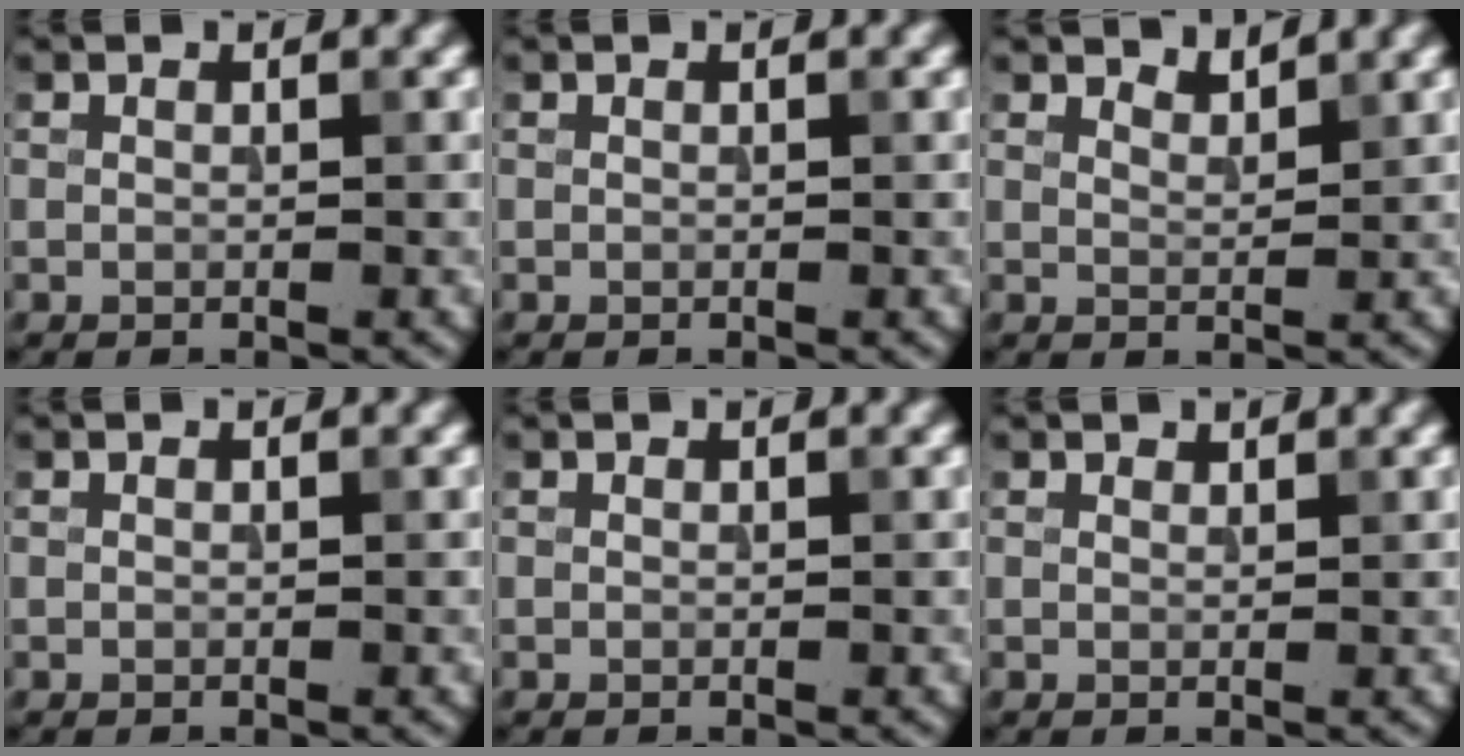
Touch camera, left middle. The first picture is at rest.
{"total": 0.0}
{"total": 1.6, "force": [1.6, 0.1, 0.2], "torque": [-0.005, 0.001, 0.025]}
{"total": 0.0}
{"total": 0.0}
{"total": 0.8, "force": [0.7, 0.2, 0.1], "torque": [-0.001, 0.000, 0.013]}